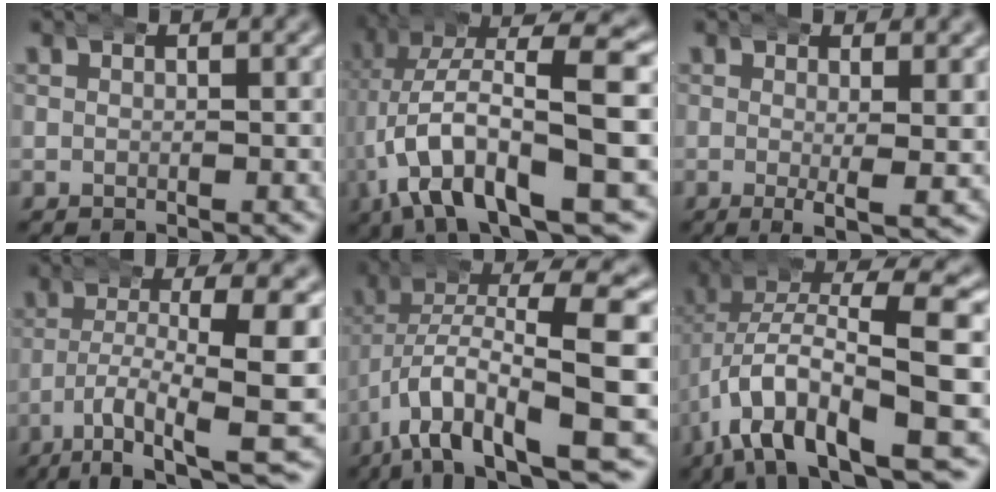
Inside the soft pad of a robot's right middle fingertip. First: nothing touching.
{"total": 11.5, "force": [-1.4, 5.4, 10.1], "torque": [-0.187, -0.011, -0.010]}
{"total": 3.3, "force": [-0.8, 0.8, 3.1], "torque": [-0.055, -0.012, -0.013]}
{"total": 12.3, "force": [-9.0, 3.3, 7.6], "torque": [-0.104, -0.029, -0.127]}
{"total": 13.2, "force": [-6.6, 5.6, 9.9], "torque": [-0.173, -0.038, -0.082]}
{"total": 11.7, "force": [-3.9, 5.6, 9.5], "torque": [-0.178, -0.027, -0.045]}